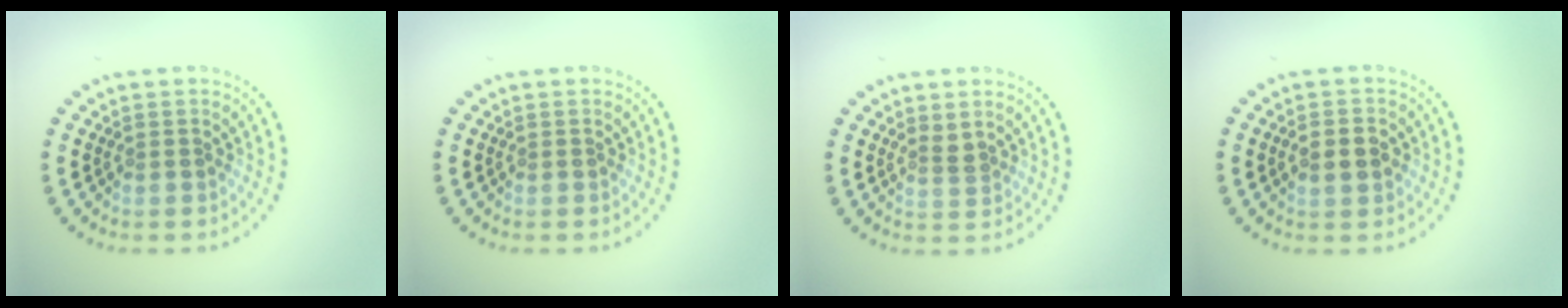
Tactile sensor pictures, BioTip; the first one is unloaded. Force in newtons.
{"total": 0.0}
{"total": 0.9, "press": 0.6, "slide": 0.7}
{"total": 2.4, "press": 2.4, "slide": 0.2}